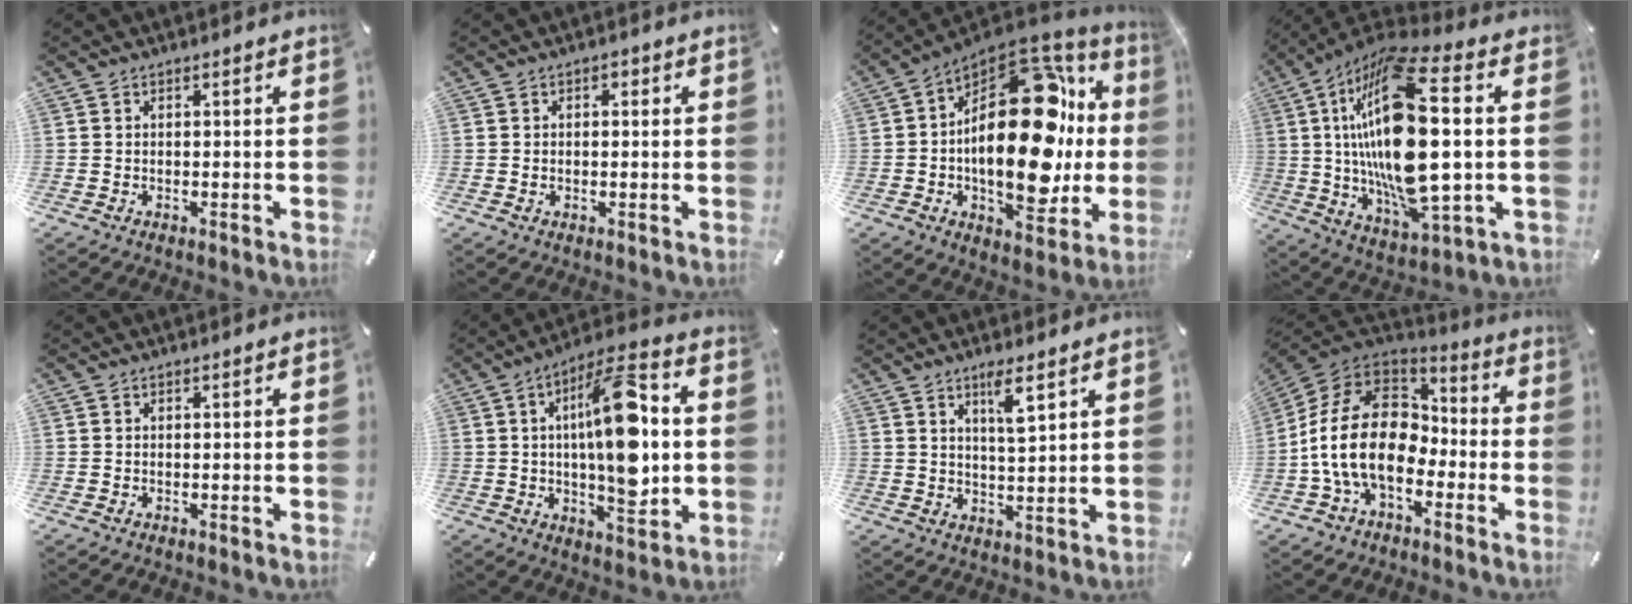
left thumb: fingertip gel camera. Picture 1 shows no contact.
{"total": 1.4, "force": [0.0, 1.1, 0.8], "torque": [-0.009, 0.004, -0.005]}
{"total": 29.6, "force": [1.8, 15.6, 25.1], "torque": [-0.416, -0.032, 0.042]}
{"total": 26.7, "force": [2.9, 9.0, 25.0], "torque": [-0.517, -0.024, 0.040]}
{"total": 0.0}
{"total": 19.8, "force": [1.8, 7.9, 18.0], "torque": [-0.297, -0.001, 0.024]}
{"total": 5.6, "force": [3.6, 0.9, 4.3], "torque": [-0.079, -0.016, 0.057]}
{"total": 19.5, "force": [-4.7, 13.0, 13.8], "torque": [-0.281, 0.036, -0.077]}